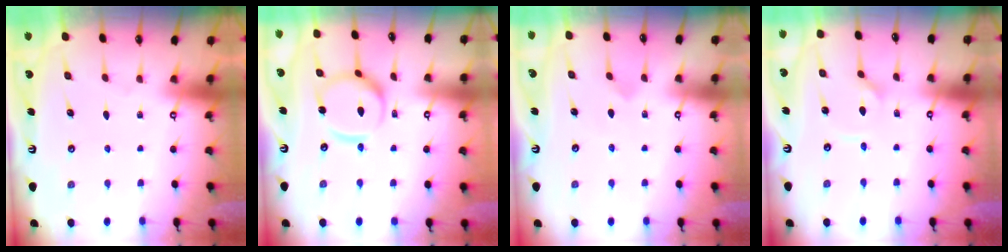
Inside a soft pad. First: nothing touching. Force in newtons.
{"total": 12.5, "press": 12.5, "slide": 1.1}
{"total": 1.5, "press": 1.5, "slide": 0.1}
{"total": 2.1, "press": 2.1, "slide": 0.6}